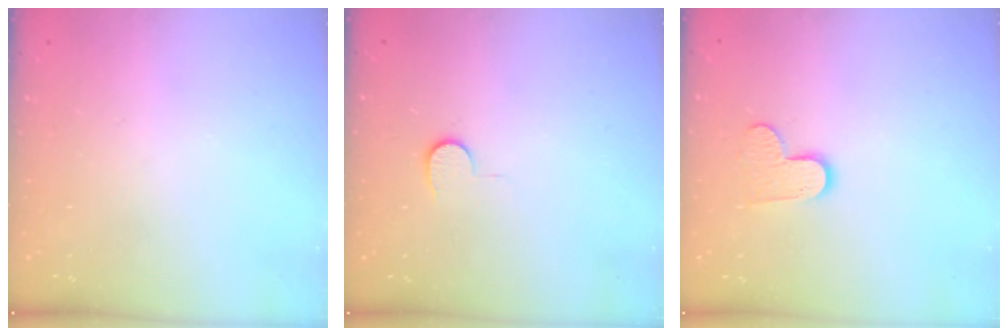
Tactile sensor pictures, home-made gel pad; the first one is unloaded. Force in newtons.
{"total": 4.0, "press": 4.0, "slide": 0.4}
{"total": 8.5, "press": 8.5, "slide": 0.5}